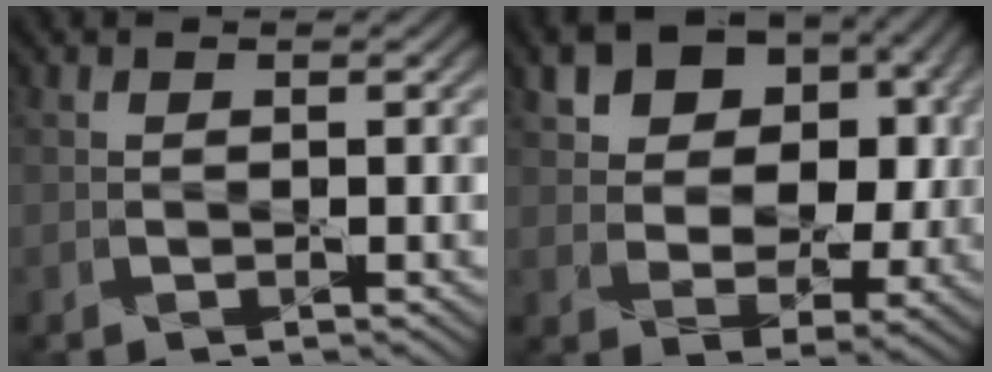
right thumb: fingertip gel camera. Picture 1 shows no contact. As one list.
[{"total": 12.7, "force": [4.3, 8.7, 8.1], "torque": [-0.150, 0.005, 0.071]}]